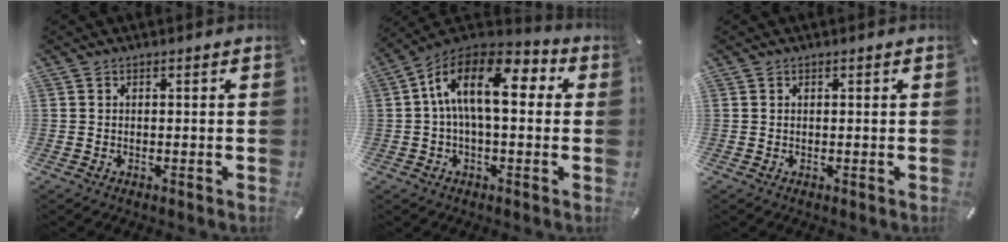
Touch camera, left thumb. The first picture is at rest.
{"total": 16.1, "force": [2.9, 8.0, 13.7], "torque": [-0.249, -0.004, 0.046]}
{"total": 0.0}